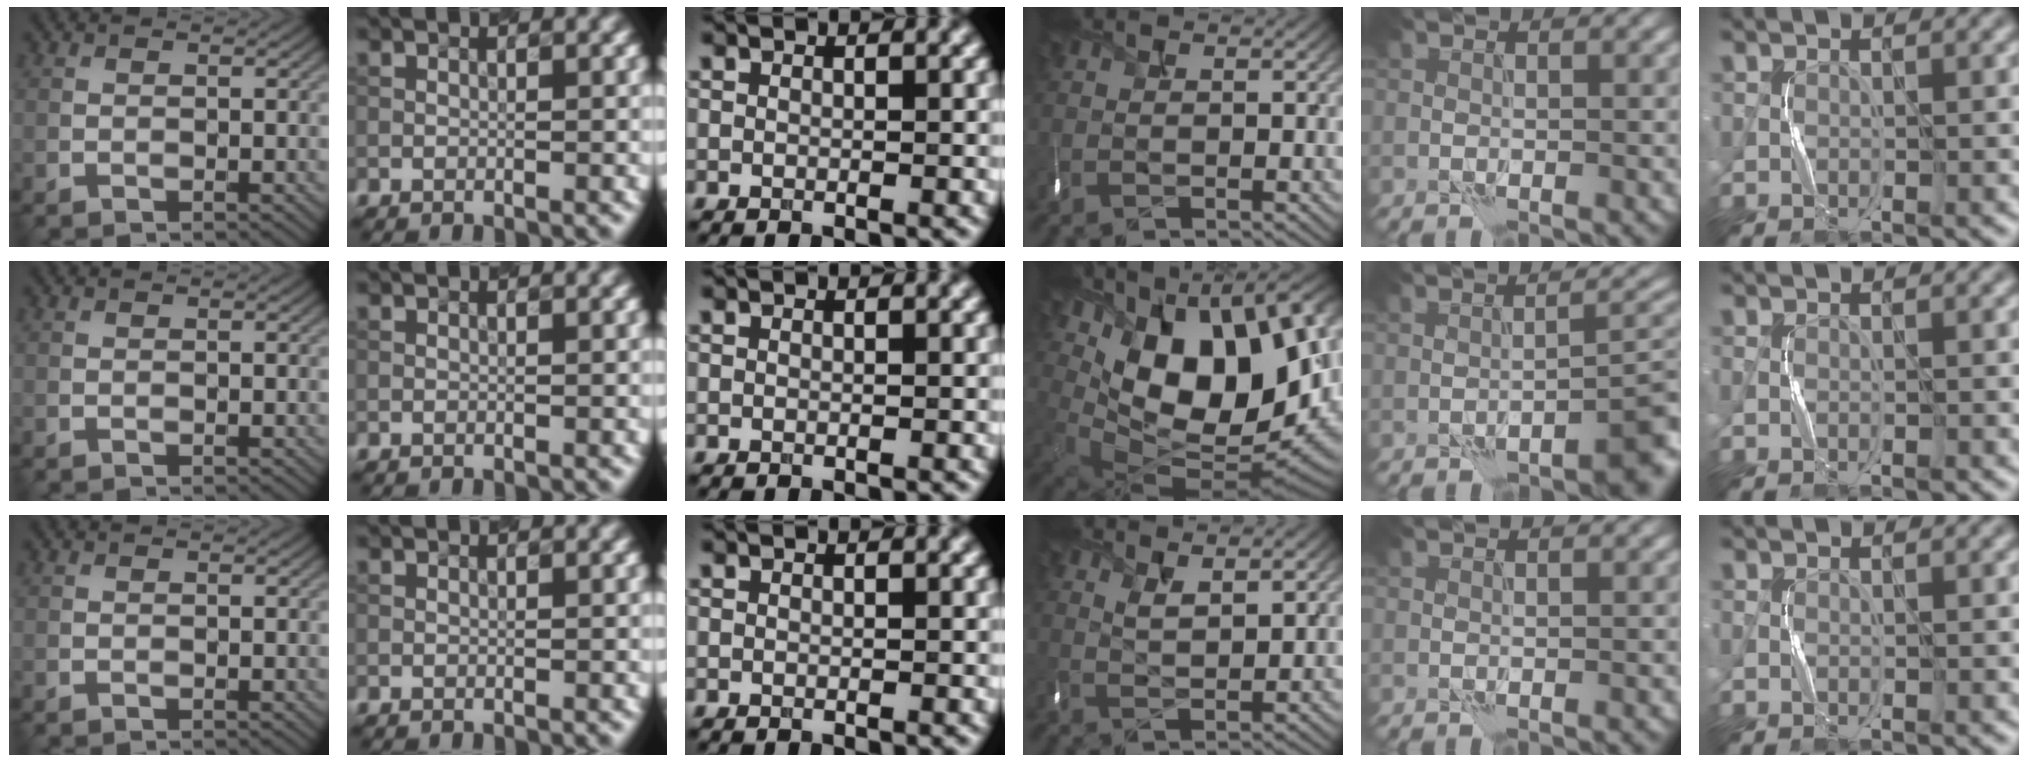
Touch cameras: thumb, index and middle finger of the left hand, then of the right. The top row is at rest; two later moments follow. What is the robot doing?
{"motion": "shake", "object": "tambourine"}